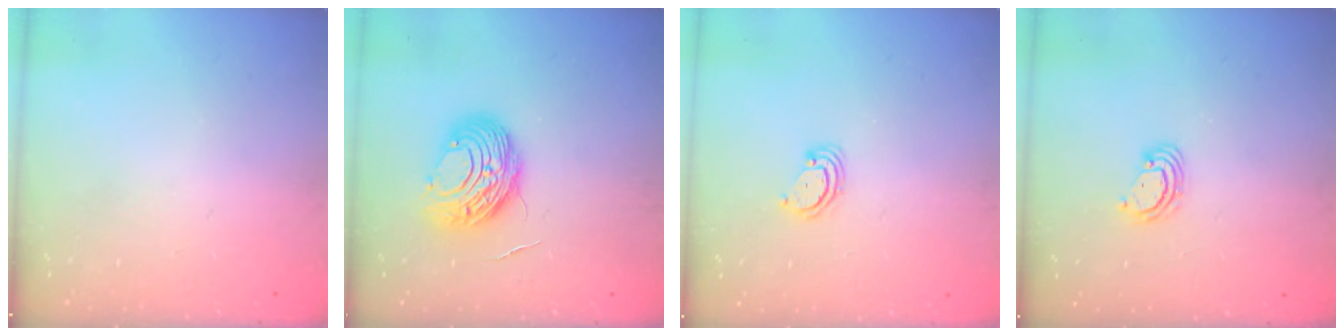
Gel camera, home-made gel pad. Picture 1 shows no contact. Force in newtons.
{"total": 10.1, "press": 10.1, "slide": 0.8}
{"total": 2.9, "press": 2.9, "slide": 0.3}
{"total": 2.8, "press": 2.8, "slide": 0.3}